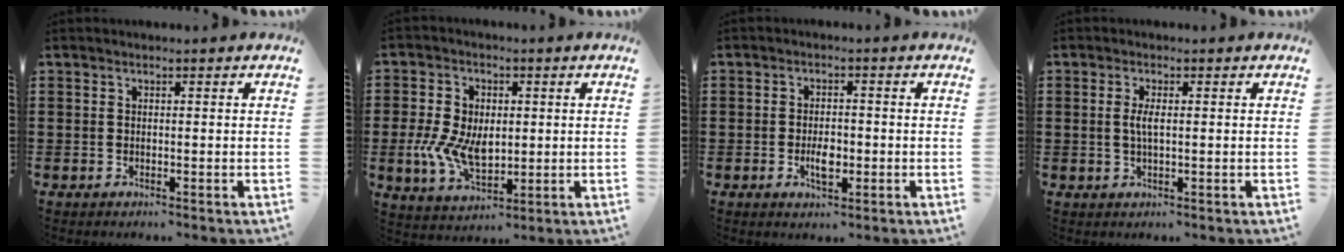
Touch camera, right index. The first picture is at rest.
{"total": 8.4, "force": [-0.6, 5.7, 6.2], "torque": [-0.143, 0.010, -0.010]}
{"total": 3.3, "force": [-0.8, 1.5, 2.8], "torque": [-0.058, 0.002, -0.016]}
{"total": 2.4, "force": [0.1, 0.5, 2.4], "torque": [-0.046, -0.003, 0.000]}